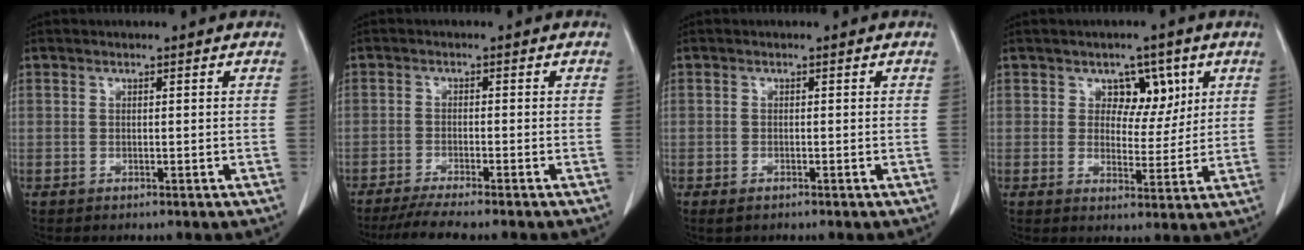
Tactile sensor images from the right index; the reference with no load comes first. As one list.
[{"total": 7.5, "force": [-6.4, 0.0, 3.9], "torque": [-0.051, -0.018, -0.102]}, {"total": 1.2, "force": [-0.8, 0.5, 0.7], "torque": [-0.015, -0.002, -0.009]}, {"total": 5.5, "force": [2.5, 3.9, 3.0], "torque": [-0.027, 0.005, 0.037]}]